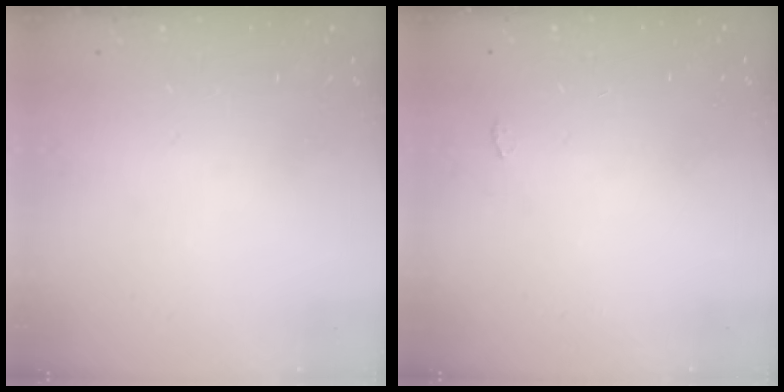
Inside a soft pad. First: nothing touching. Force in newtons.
{"total": 2.2, "press": 2.1, "slide": 0.3}